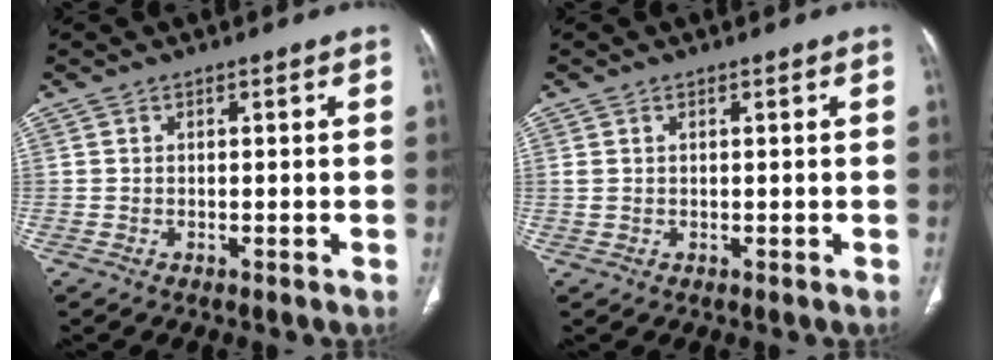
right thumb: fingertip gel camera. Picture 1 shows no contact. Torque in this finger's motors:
{"motor_torque": [0.06, -0.18, -0.26, 0.17, -0.01]}